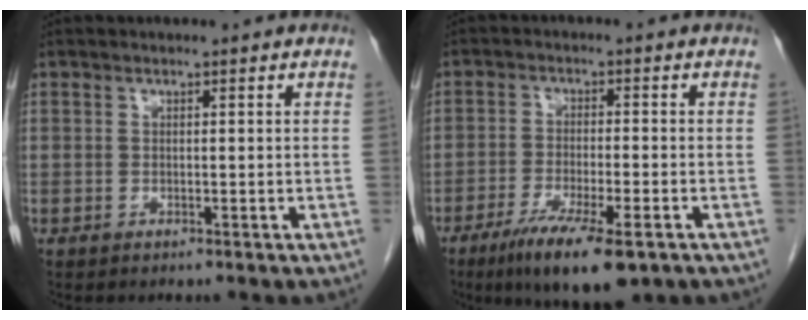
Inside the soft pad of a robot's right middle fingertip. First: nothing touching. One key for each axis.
{"total": 10.9, "fx": -6.8, "fy": 2.0, "fz": 8.3, "tx": -0.140, "ty": -0.024, "tz": -0.105}